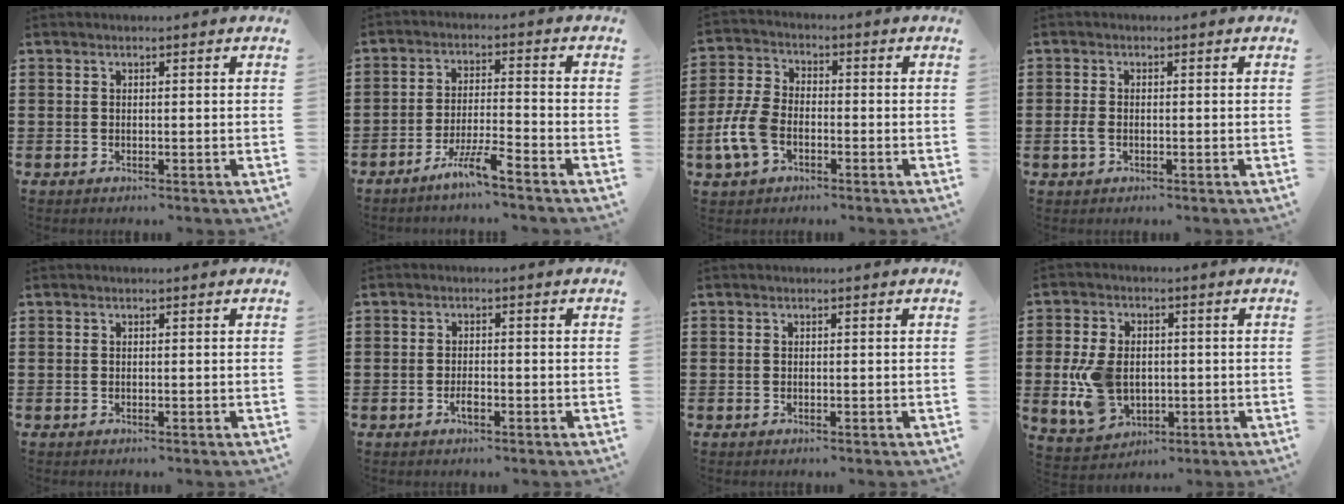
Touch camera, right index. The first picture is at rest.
{"total": 5.8, "force": [-4.7, -0.2, 3.4], "torque": [-0.077, -0.011, -0.091]}
{"total": 6.5, "force": [-2.7, 3.9, 4.5], "torque": [-0.126, -0.003, -0.061]}
{"total": 1.8, "force": [-0.5, 1.1, 1.4], "torque": [-0.042, -0.005, -0.013]}
{"total": 0.0}
{"total": 2.0, "force": [-0.9, 0.8, 1.6], "torque": [-0.032, 0.001, -0.017]}
{"total": 0.0}
{"total": 9.2, "force": [-0.7, 6.4, 6.5], "torque": [-0.161, 0.007, -0.014]}